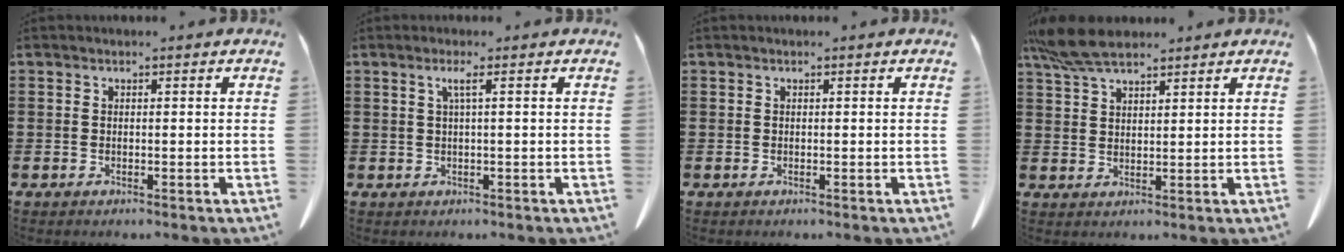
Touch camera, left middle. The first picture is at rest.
{"total": 1.9, "force": [0.5, -0.2, 1.8], "torque": [-0.036, -0.002, 0.008]}
{"total": 0.0}
{"total": 7.1, "force": [5.6, 2.0, 3.9], "torque": [-0.090, -0.005, 0.107]}